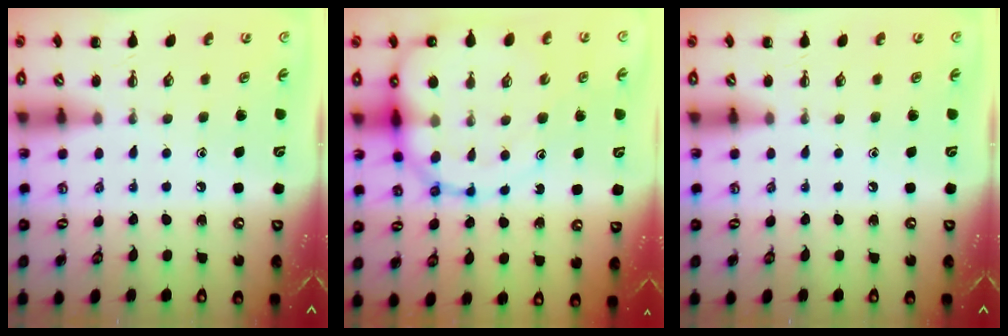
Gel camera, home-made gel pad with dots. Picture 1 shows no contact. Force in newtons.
{"total": 15.9, "press": 15.5, "slide": 3.5}
{"total": 0.0}